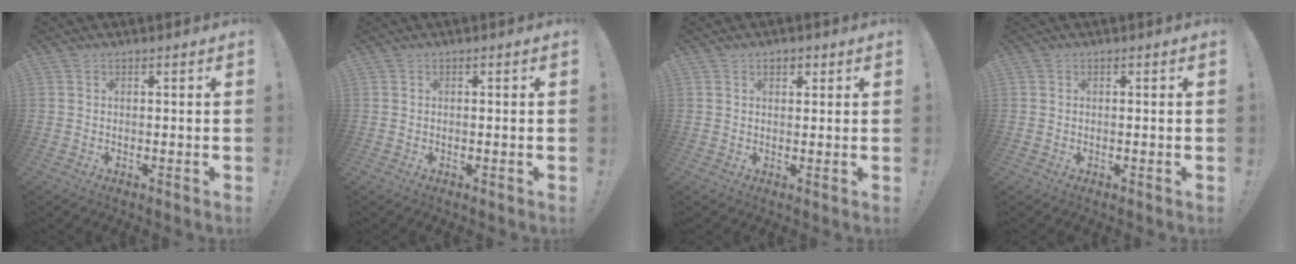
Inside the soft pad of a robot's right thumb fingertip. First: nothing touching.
{"total": 0.0}
{"total": 2.4, "force": [1.1, 1.5, 1.5], "torque": [-0.020, -0.001, 0.018]}
{"total": 0.0}